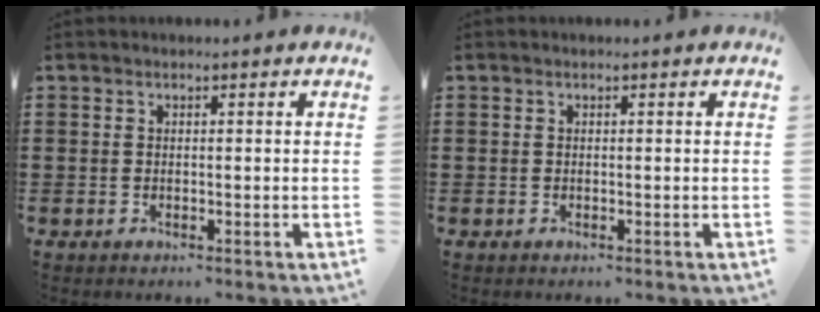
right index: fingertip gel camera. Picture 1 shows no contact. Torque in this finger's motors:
{"motor_torque": [0.15, 0.05, 0.01, 0.00]}